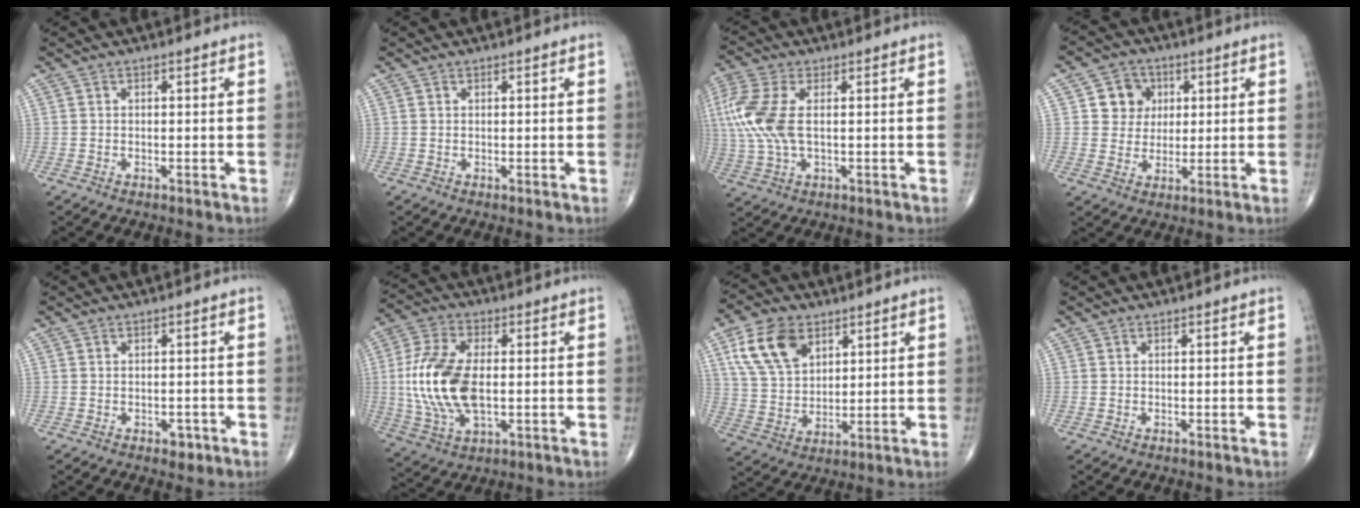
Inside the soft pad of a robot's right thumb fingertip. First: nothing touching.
{"total": 0.0}
{"total": 11.6, "force": [1.4, 5.7, 10.0], "torque": [-0.266, 0.009, 0.030]}
{"total": 7.1, "force": [2.0, 6.5, 2.2], "torque": [0.002, -0.001, 0.031]}
{"total": 1.9, "force": [-0.9, 1.3, 1.0], "torque": [-0.004, 0.002, -0.008]}
{"total": 16.0, "force": [-0.2, 8.5, 13.6], "torque": [-0.294, -0.002, 0.000]}
{"total": 12.4, "force": [5.8, 7.8, 7.6], "torque": [-0.128, -0.017, 0.116]}
{"total": 0.0}